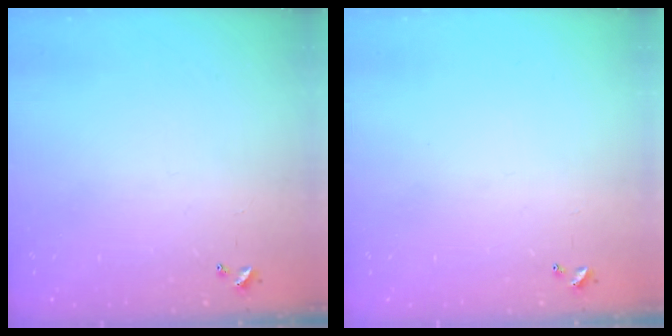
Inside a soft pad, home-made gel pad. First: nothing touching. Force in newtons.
{"total": 0.0}